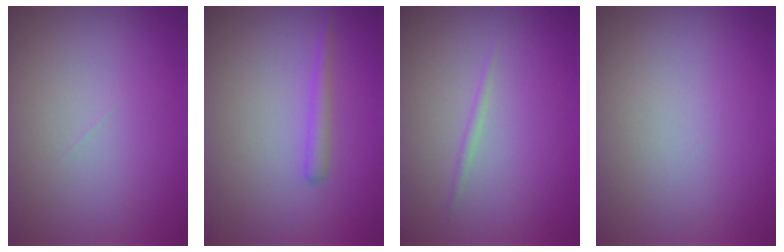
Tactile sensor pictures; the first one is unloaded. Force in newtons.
{"total": 1.3, "press": 1.3, "slide": 0.1}
{"total": 0.6, "press": 0.6, "slide": 0.0}
{"total": 0.0}